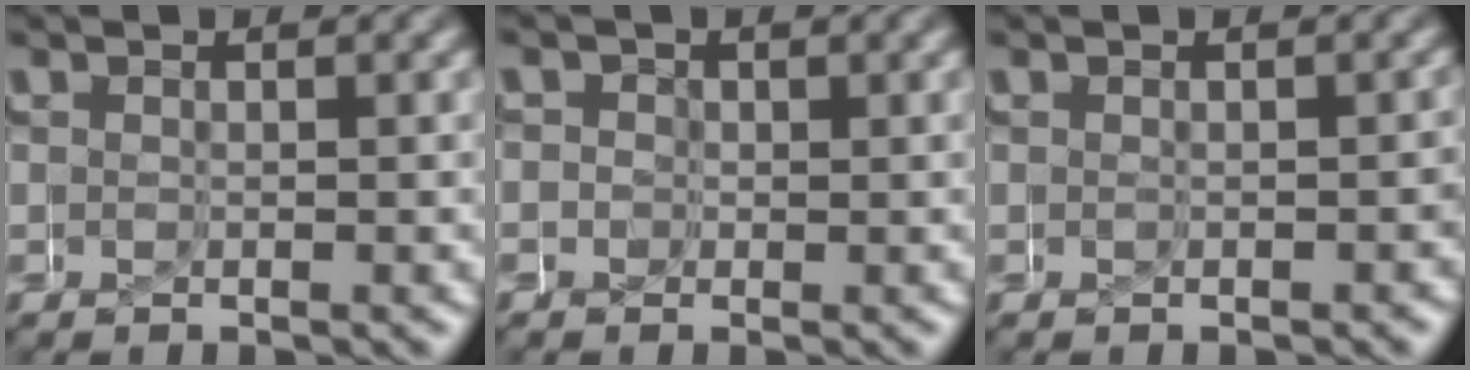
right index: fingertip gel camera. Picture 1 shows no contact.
{"total": 3.1, "force": [-1.0, 2.8, 0.7], "torque": [-0.036, -0.012, -0.023]}
{"total": 0.0}